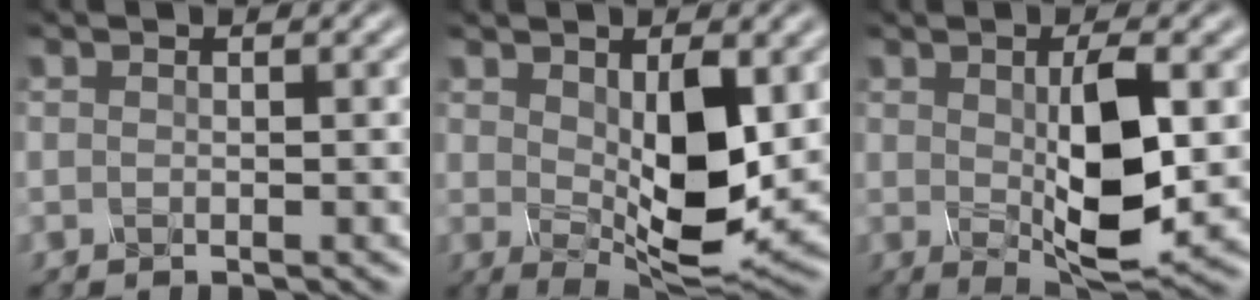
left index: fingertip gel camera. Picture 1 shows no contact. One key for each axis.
{"total": 7.2, "fx": 0.5, "fy": 3.1, "fz": 6.5, "tx": -0.122, "ty": -0.009, "tz": 0.022}
{"total": 6.0, "fx": 0.3, "fy": 1.7, "fz": 5.8, "tx": -0.107, "ty": -0.007, "tz": 0.015}